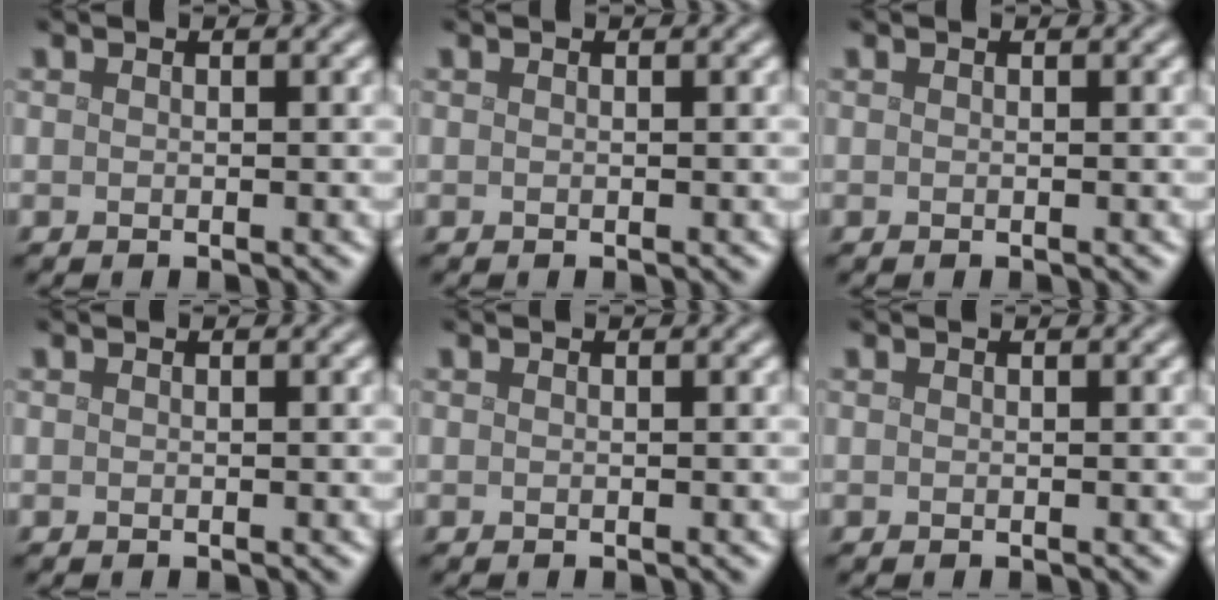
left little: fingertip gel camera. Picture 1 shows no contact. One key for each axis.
{"total": 0.0}
{"total": 0.0}
{"total": 0.0}
{"total": 0.0}
{"total": 0.0}